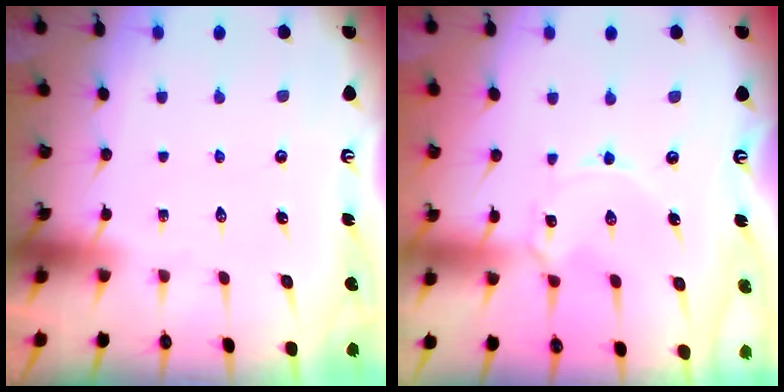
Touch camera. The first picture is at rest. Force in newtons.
{"total": 1.7, "press": 1.7, "slide": 0.1}